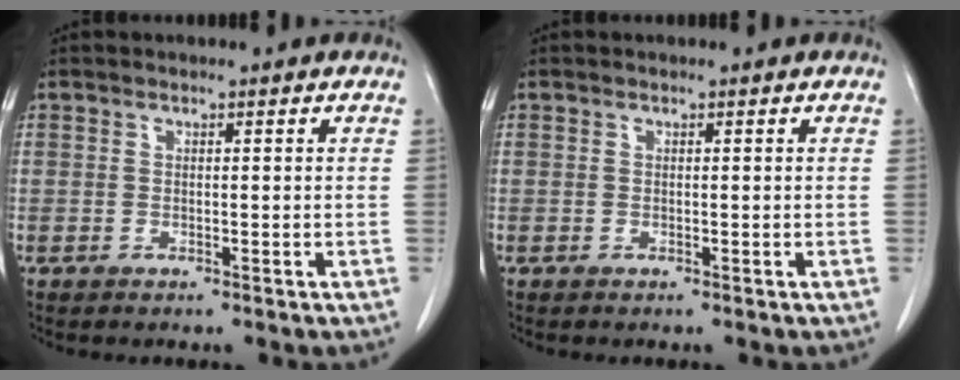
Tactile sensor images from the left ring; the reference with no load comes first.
{"total": 0.0}